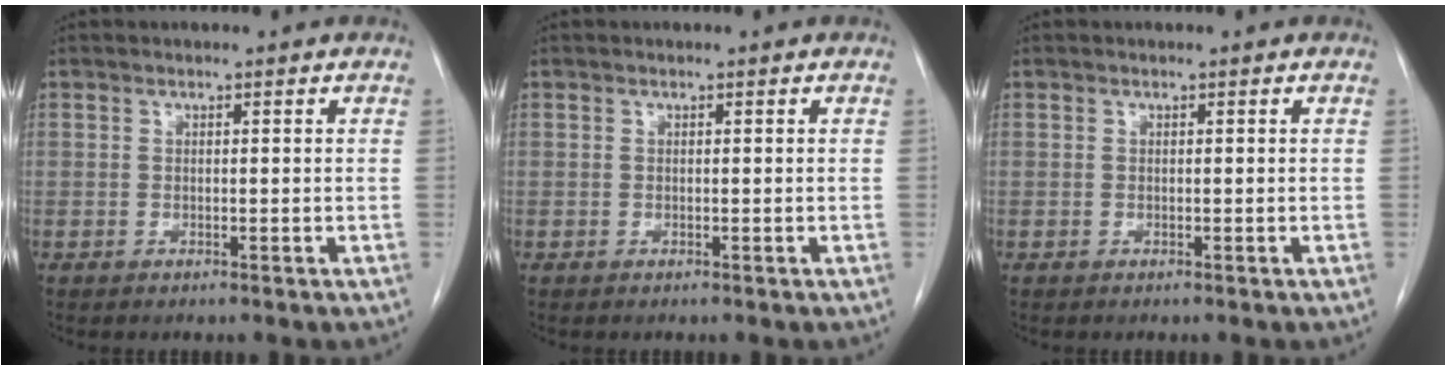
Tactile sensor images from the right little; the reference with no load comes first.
{"total": 0.0}
{"total": 0.0}